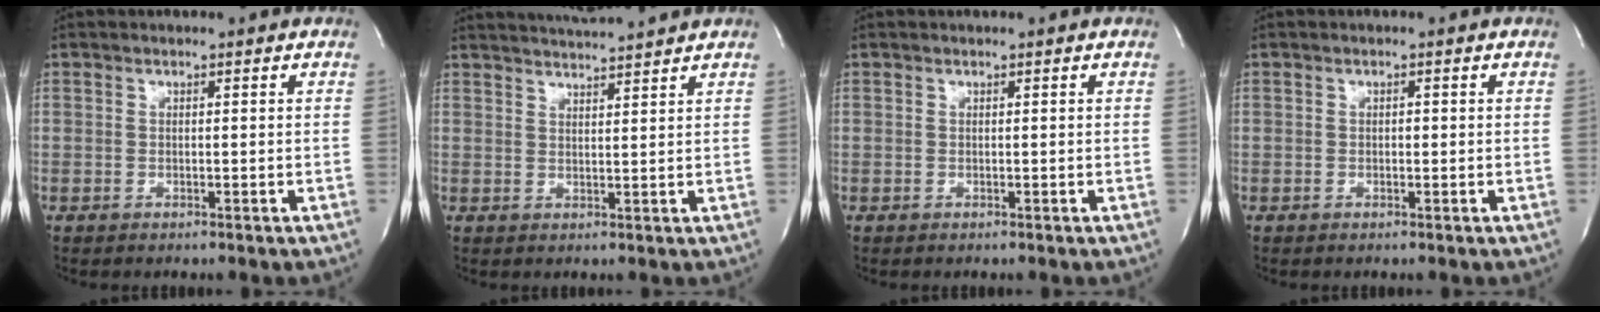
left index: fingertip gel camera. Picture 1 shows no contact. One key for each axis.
{"total": 6.8, "fx": 6.5, "fy": -1.0, "fz": 1.9, "tx": -0.040, "ty": 0.009, "tz": 0.099}
{"total": 0.0}
{"total": 0.6, "fx": -0.2, "fy": 0.3, "fz": 0.4, "tx": -0.005, "ty": -0.002, "tz": -0.005}